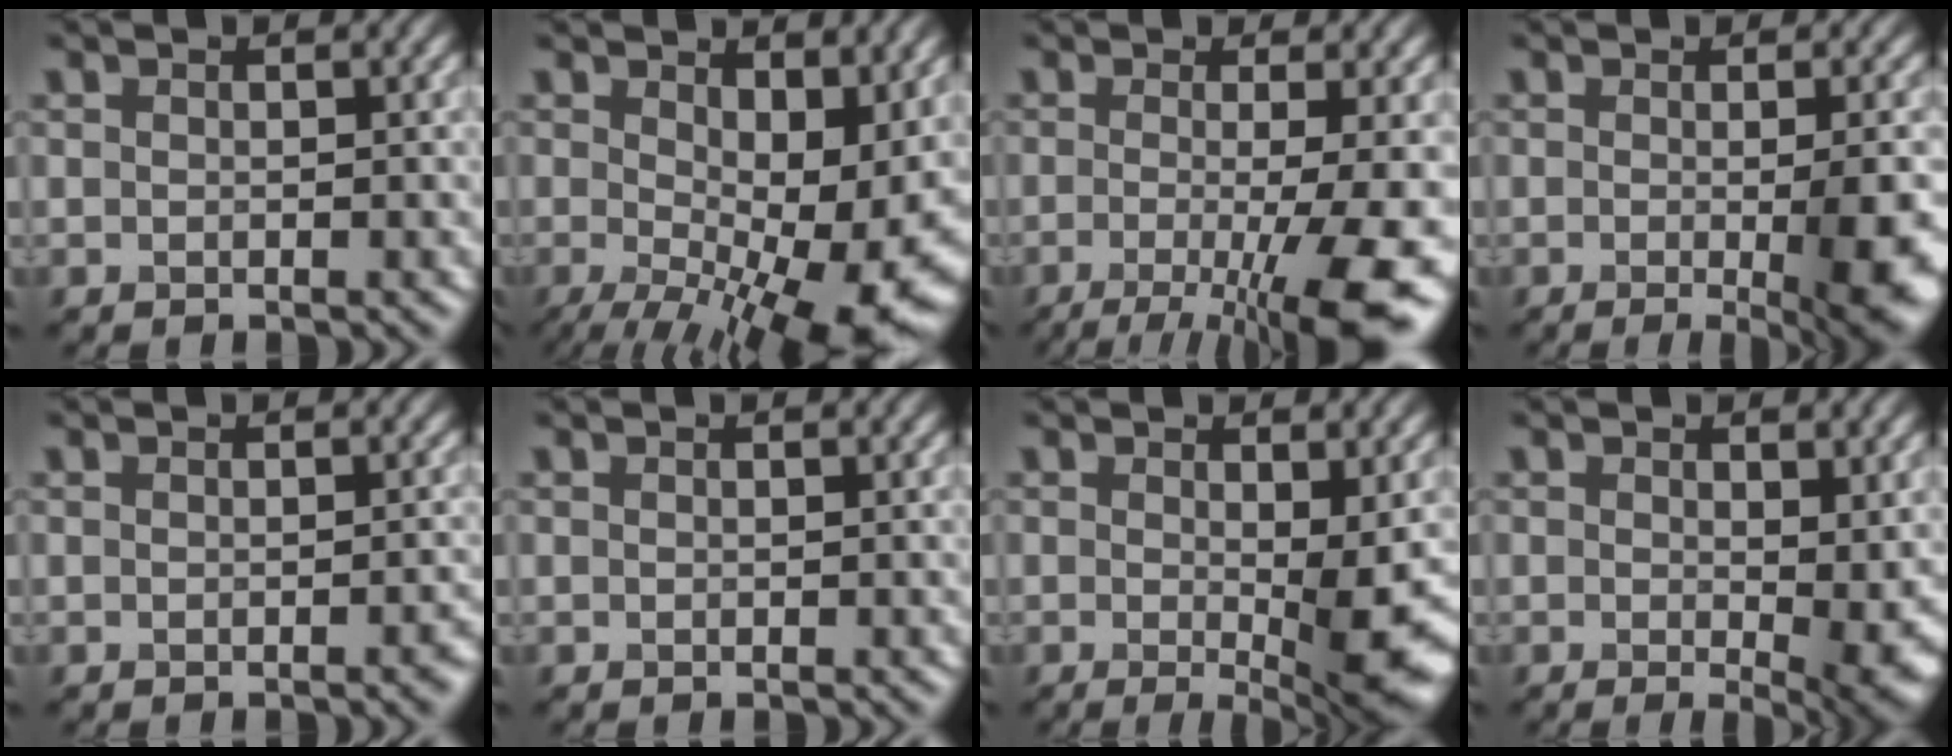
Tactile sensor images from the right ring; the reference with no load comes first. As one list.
[{"total": 14.2, "force": [-1.6, 6.8, 12.4], "torque": [-0.185, -0.025, -0.006]}, {"total": 10.2, "force": [-2.6, 2.8, 9.5], "torque": [-0.127, -0.021, -0.033]}, {"total": 7.3, "force": [-1.1, 2.0, 6.9], "torque": [-0.079, -0.014, -0.010]}, {"total": 1.0, "force": [-0.5, 0.2, 0.8], "torque": [-0.010, -0.001, -0.007]}, {"total": 0.0}, {"total": 6.0, "force": [-0.5, 1.1, 5.8], "torque": [-0.086, -0.018, -0.005]}, {"total": 4.1, "force": [0.1, 1.0, 3.9], "torque": [-0.053, -0.015, 0.004]}]